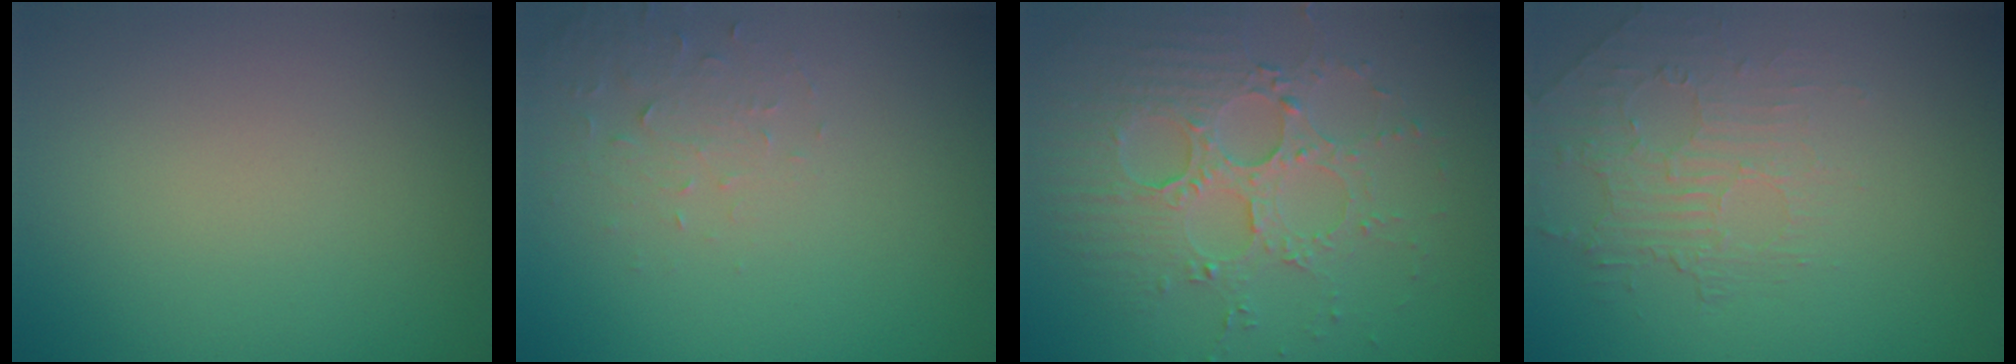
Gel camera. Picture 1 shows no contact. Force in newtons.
{"total": 1.9, "press": 1.8, "slide": 0.4}
{"total": 4.3, "press": 4.0, "slide": 1.4}
{"total": 2.0, "press": 0.9, "slide": 1.8}